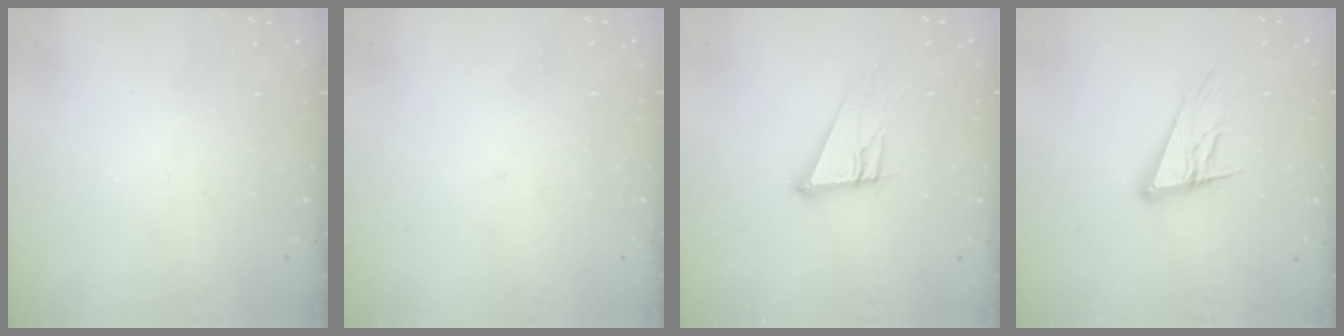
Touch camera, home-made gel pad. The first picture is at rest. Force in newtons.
{"total": 2.0, "press": 2.0, "slide": 0.1}
{"total": 10.7, "press": 10.7, "slide": 0.7}
{"total": 13.1, "press": 12.9, "slide": 2.5}